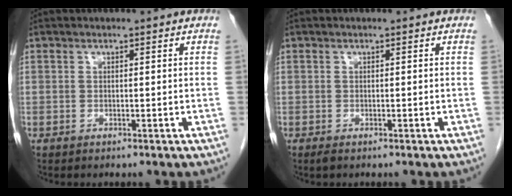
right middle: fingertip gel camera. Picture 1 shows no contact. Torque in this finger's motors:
{"motor_torque": [0.32, -0.41, 0.01, 0.01]}